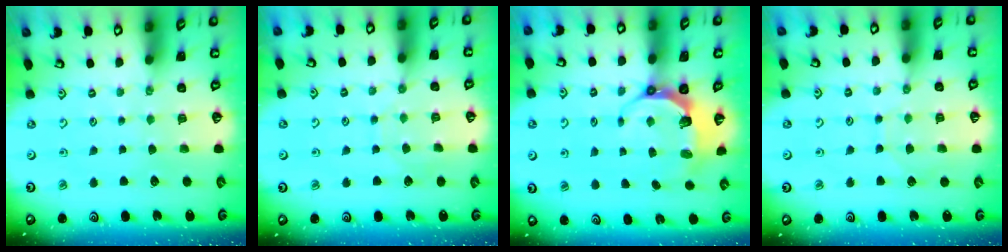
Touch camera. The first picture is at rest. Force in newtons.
{"total": 6.1, "press": 6.1, "slide": 0.4}
{"total": 7.3, "press": 6.5, "slide": 3.4}
{"total": 6.1, "press": 6.1, "slide": 0.6}